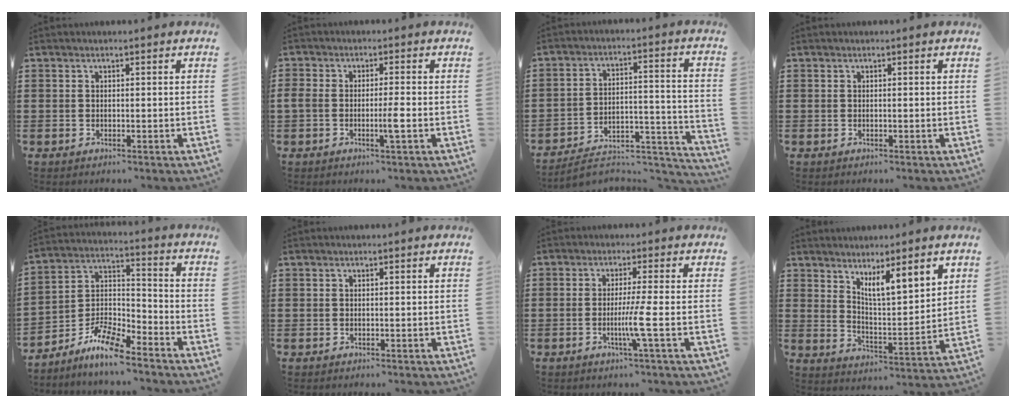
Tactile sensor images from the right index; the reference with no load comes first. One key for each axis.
{"total": 3.6, "fx": -1.2, "fy": 0.7, "fz": 3.3, "tx": -0.065, "ty": 0.001, "tz": -0.025}
{"total": 6.4, "fx": -5.6, "fy": 1.9, "fz": 2.4, "tx": -0.033, "ty": 0.011, "tz": -0.107}
{"total": 0.0}
{"total": 7.9, "fx": -6.8, "fy": 1.9, "fz": 3.5, "tx": -0.082, "ty": 0.006, "tz": -0.136}
{"total": 0.0}
{"total": 5.1, "fx": -1.3, "fy": -0.9, "fz": 4.8, "tx": -0.089, "ty": -0.018, "tz": -0.029}
{"total": 5.4, "fx": 4.2, "fy": 0.5, "fz": 3.4, "tx": -0.071, "ty": -0.021, "tz": 0.070}